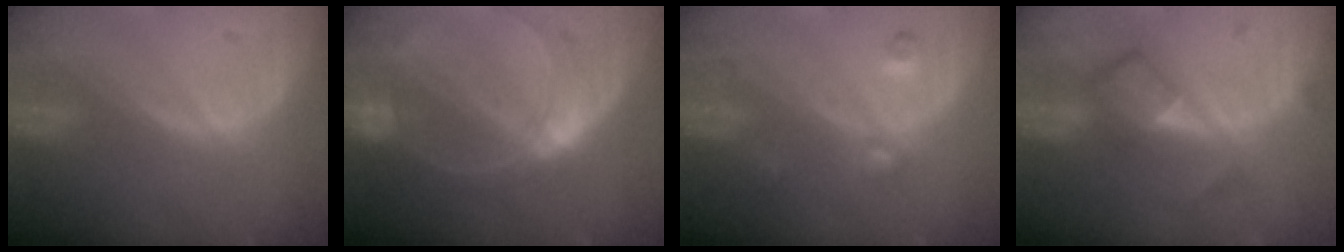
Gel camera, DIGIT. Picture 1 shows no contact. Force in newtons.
{"total": 7.1, "press": 7.1, "slide": 0.4}
{"total": 3.5, "press": 3.3, "slide": 1.3}
{"total": 5.0, "press": 5.0, "slide": 0.5}